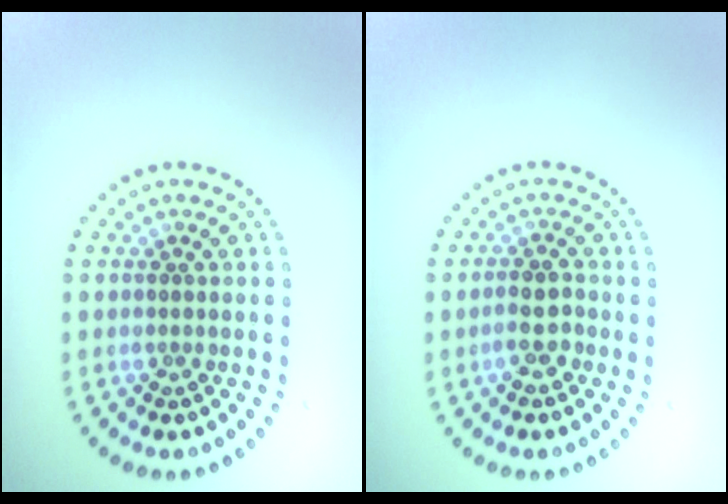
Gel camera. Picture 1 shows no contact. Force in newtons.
{"total": 2.1, "press": 2.0, "slide": 0.8}